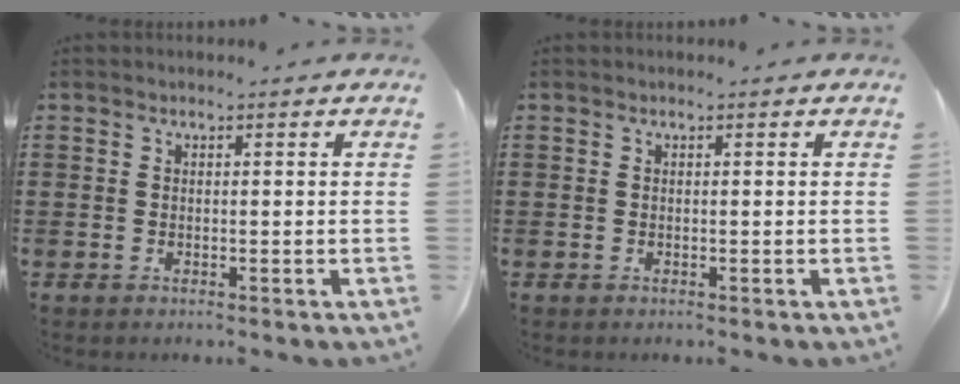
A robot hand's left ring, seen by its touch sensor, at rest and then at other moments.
{"total": 0.0}